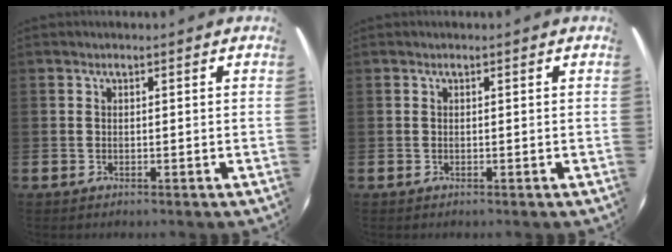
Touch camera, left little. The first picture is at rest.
{"total": 0.0}